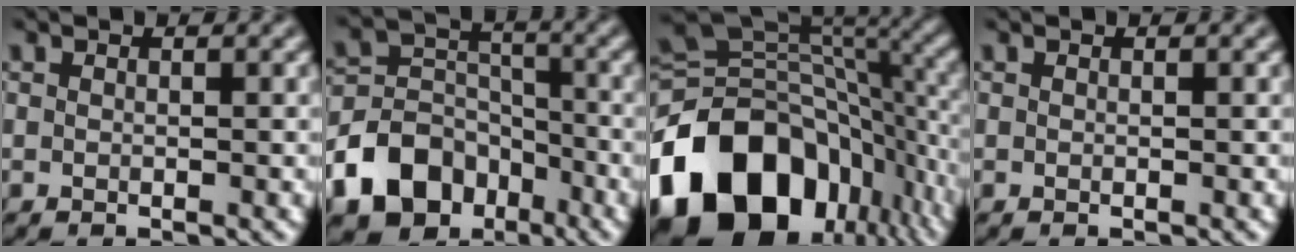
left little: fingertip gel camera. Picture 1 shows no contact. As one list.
[{"total": 11.5, "force": [-6.6, 8.5, 4.0], "torque": [-0.080, -0.010, -0.137]}, {"total": 17.6, "force": [-8.2, 11.9, 10.1], "torque": [-0.204, -0.011, -0.143]}, {"total": 0.0}]